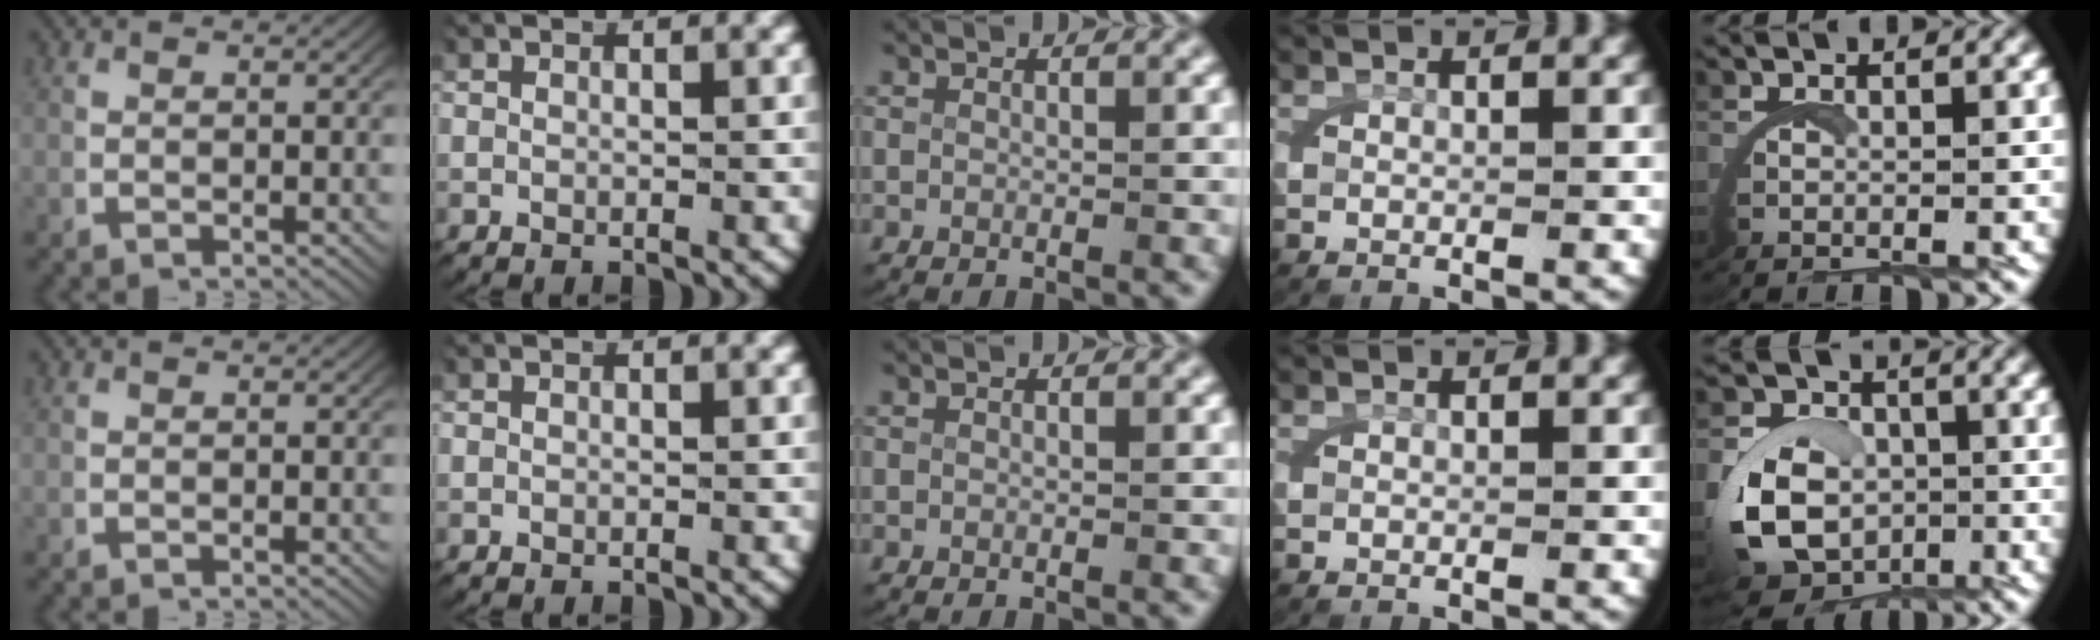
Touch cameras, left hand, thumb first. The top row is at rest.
{"little": {"total": 7.9, "force": [-2.1, 6.7, 3.6], "torque": [-0.098, -0.039, -0.029]}}